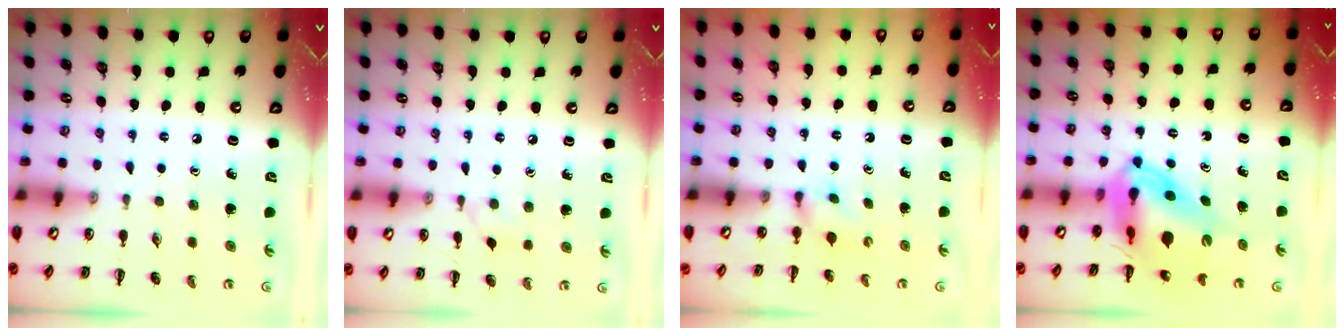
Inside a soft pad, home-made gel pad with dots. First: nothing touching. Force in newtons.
{"total": 3.6, "press": 3.3, "slide": 1.5}
{"total": 2.9, "press": 2.7, "slide": 1.1}
{"total": 11.5, "press": 11.0, "slide": 3.3}